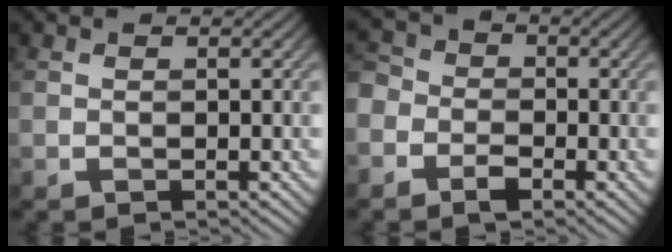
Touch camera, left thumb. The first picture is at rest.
{"total": 5.2, "force": [-2.7, 3.7, 2.5], "torque": [-0.051, -0.004, -0.064]}